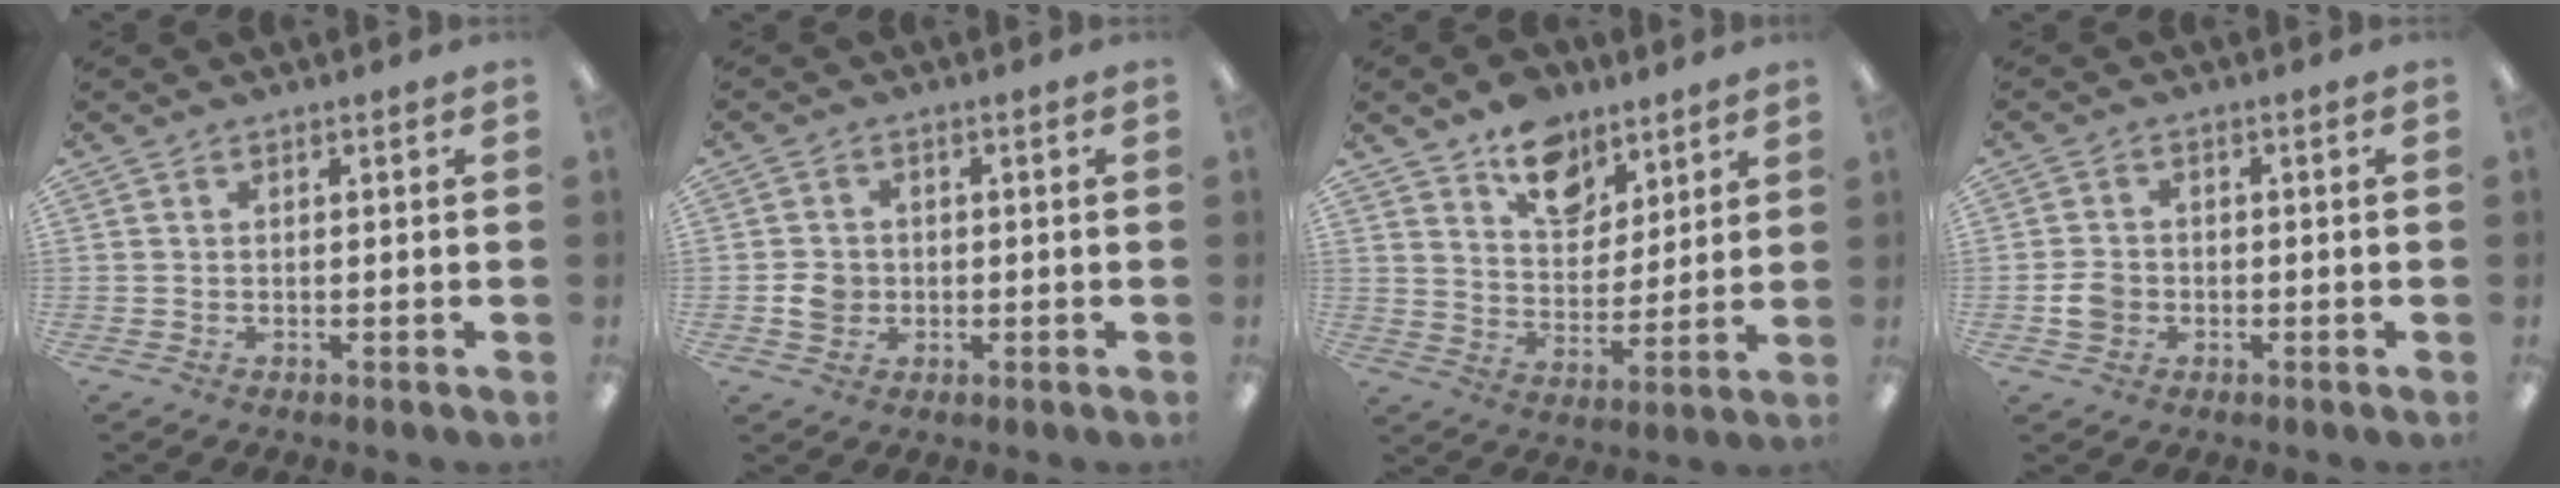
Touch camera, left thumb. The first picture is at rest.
{"total": 4.2, "force": [-0.7, 3.8, 1.7], "torque": [-0.020, 0.005, -0.013]}
{"total": 12.3, "force": [8.8, 7.4, 4.4], "torque": [-0.058, -0.053, 0.162]}
{"total": 4.1, "force": [-1.1, 3.4, 2.0], "torque": [-0.038, 0.004, -0.020]}